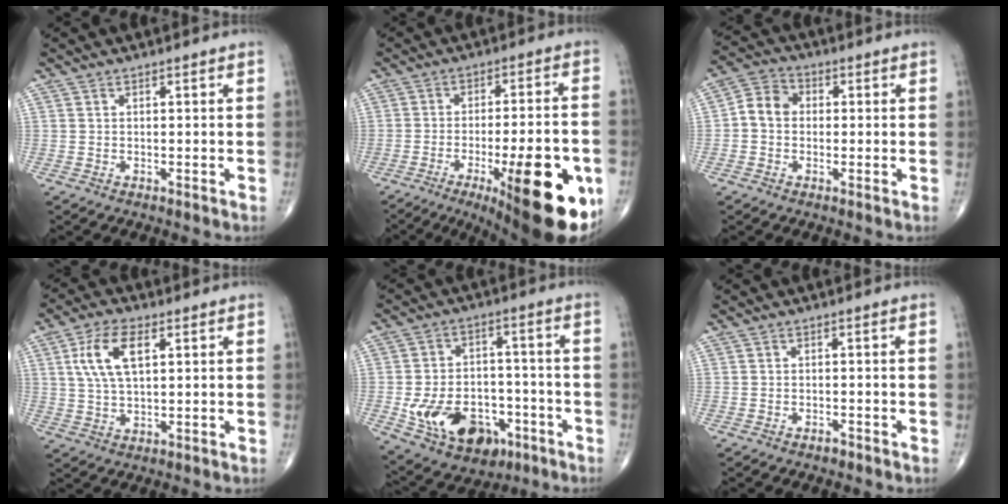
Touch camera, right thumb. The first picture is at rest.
{"total": 24.2, "force": [-9.3, 7.1, 21.1], "torque": [-0.237, 0.018, -0.118]}
{"total": 5.9, "force": [-0.3, 5.0, 3.2], "torque": [-0.043, 0.022, -0.018]}
{"total": 9.1, "force": [2.8, 4.3, 7.5], "torque": [-0.149, 0.003, 0.055]}
{"total": 16.4, "force": [-6.1, 11.2, 10.4], "torque": [-0.145, 0.039, -0.081]}
{"total": 1.2, "force": [-1.0, 0.5, 0.5], "torque": [-0.007, 0.003, -0.017]}